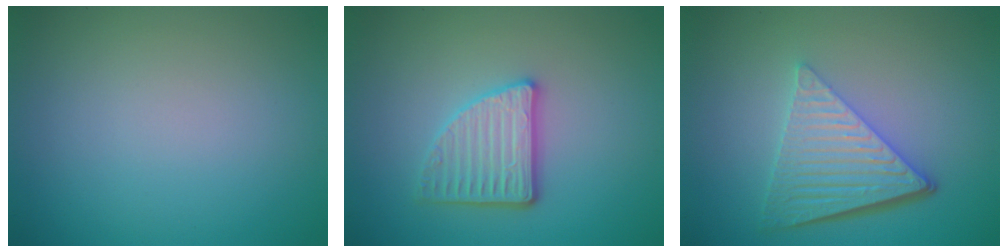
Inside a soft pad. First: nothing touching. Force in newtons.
{"total": 3.6, "press": 3.1, "slide": 1.7}
{"total": 6.2, "press": 4.2, "slide": 4.5}